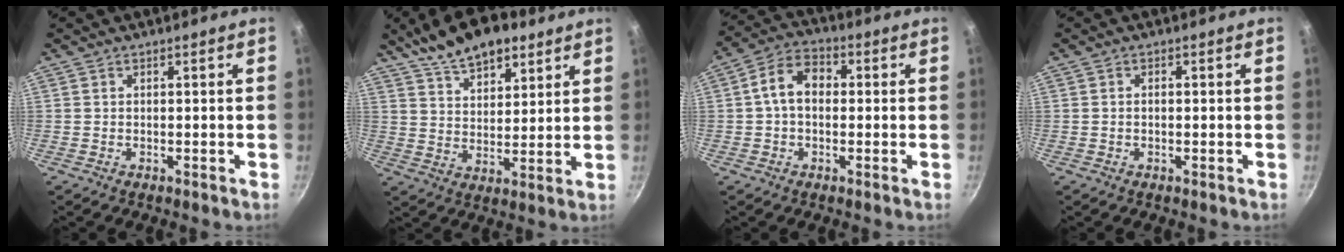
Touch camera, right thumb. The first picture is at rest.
{"total": 14.3, "force": [9.7, 6.6, 8.1], "torque": [-0.103, -0.024, 0.162]}
{"total": 7.8, "force": [0.5, 5.5, 5.5], "torque": [-0.076, 0.025, -0.008]}
{"total": 0.9, "force": [-0.1, 0.5, 0.7], "torque": [-0.011, 0.004, -0.003]}